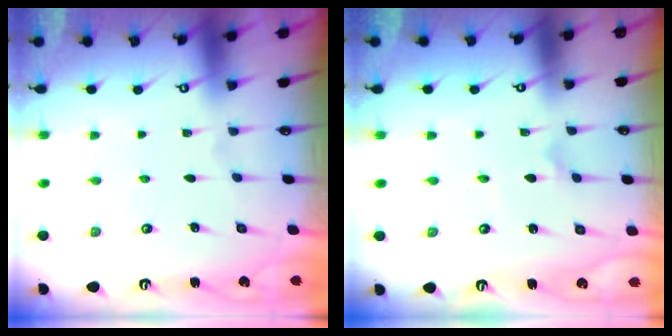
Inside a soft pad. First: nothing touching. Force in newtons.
{"total": 2.0, "press": 2.0, "slide": 0.3}